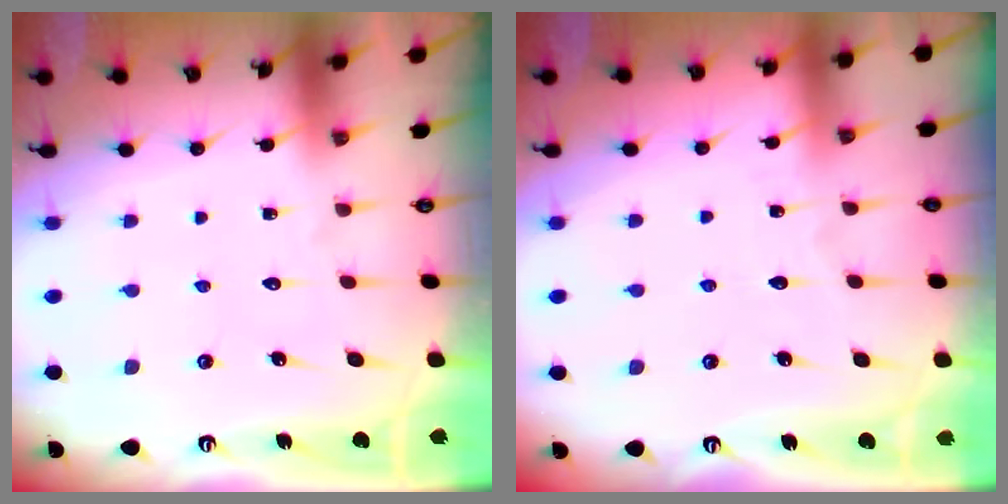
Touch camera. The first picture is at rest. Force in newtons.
{"total": 1.7, "press": 1.7, "slide": 0.2}